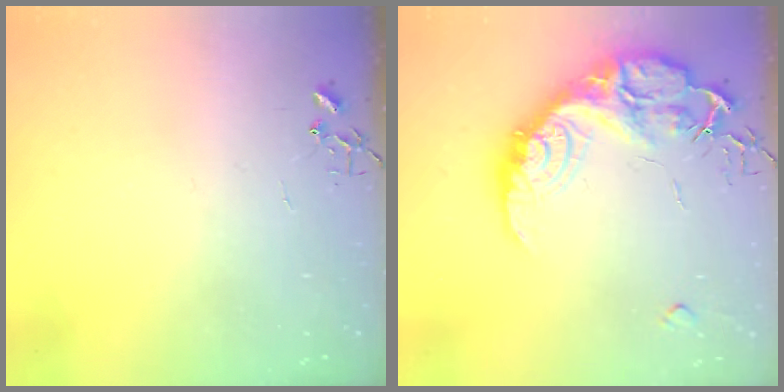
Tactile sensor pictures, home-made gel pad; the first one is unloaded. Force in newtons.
{"total": 20.8, "press": 20.8, "slide": 1.1}